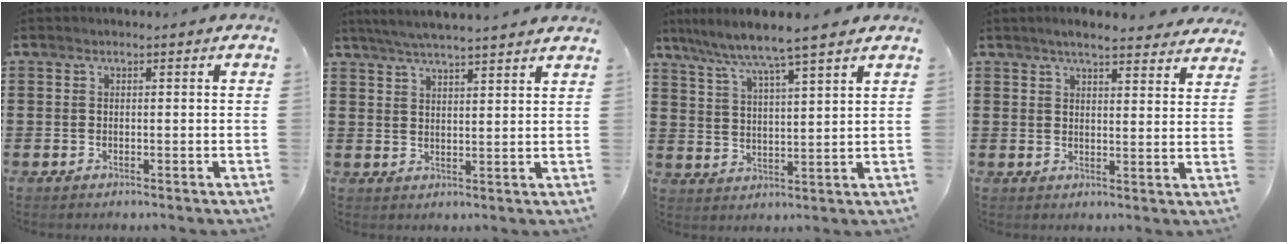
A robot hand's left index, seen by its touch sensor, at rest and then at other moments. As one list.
[{"total": 4.5, "force": [4.2, -0.6, 1.4], "torque": [-0.040, -0.015, 0.074]}, {"total": 5.5, "force": [4.8, -0.9, 2.6], "torque": [-0.072, -0.032, 0.075]}, {"total": 4.3, "force": [4.0, 0.2, 1.7], "torque": [-0.043, -0.010, 0.071]}]